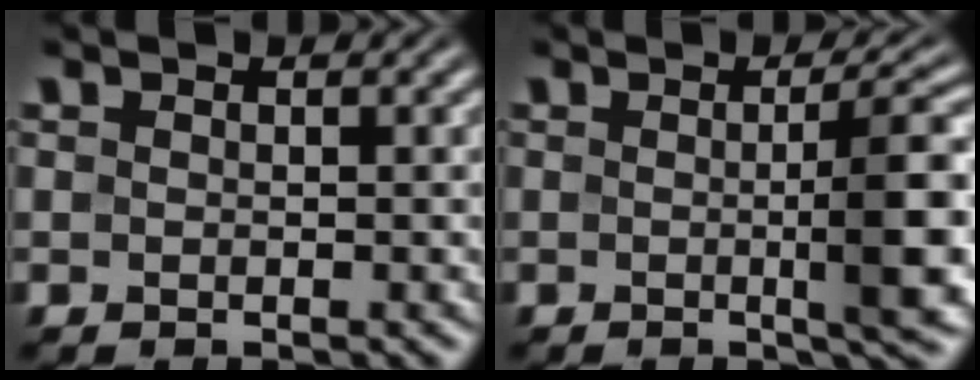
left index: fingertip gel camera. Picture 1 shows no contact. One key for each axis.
{"total": 6.7, "fx": -0.3, "fy": 1.2, "fz": 6.6, "tx": -0.085, "ty": 0.001, "tz": -0.003}